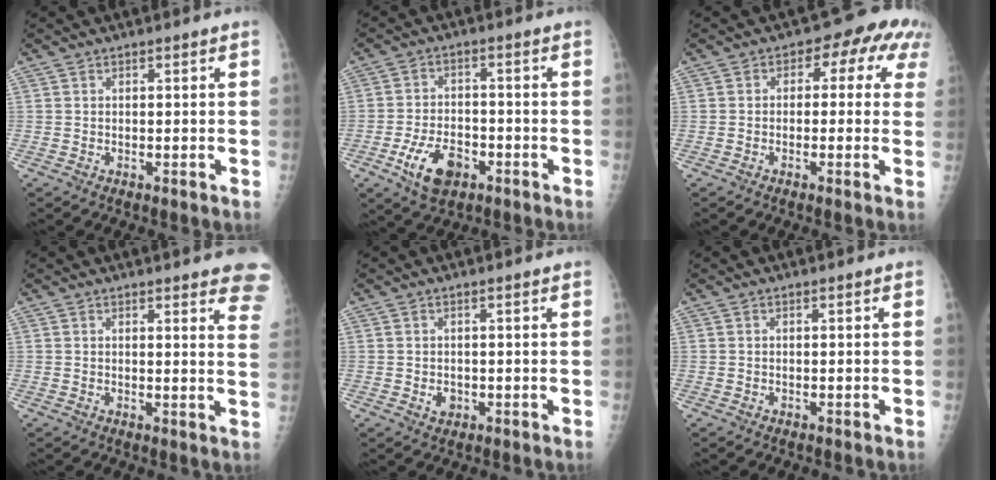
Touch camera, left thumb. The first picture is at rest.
{"total": 8.6, "force": [-4.0, 5.1, 5.6], "torque": [-0.093, 0.017, -0.066]}
{"total": 7.5, "force": [1.7, 4.9, 5.4], "torque": [-0.014, 0.027, 0.004]}
{"total": 10.6, "force": [8.6, 2.2, 5.7], "torque": [-0.033, -0.033, 0.076]}
{"total": 1.6, "force": [-0.1, 1.3, 0.9], "torque": [-0.009, -0.001, 0.004]}
{"total": 0.0}